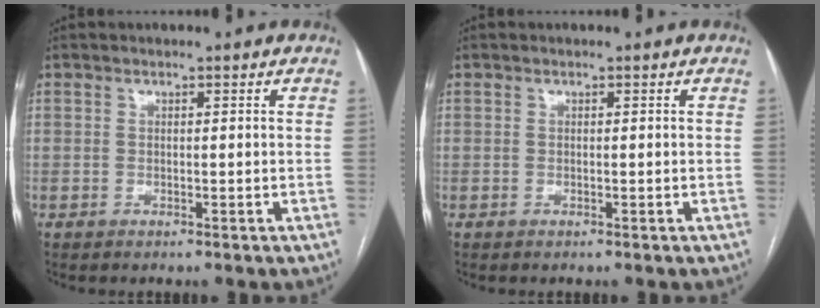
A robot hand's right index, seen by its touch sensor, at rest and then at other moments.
{"total": 0.0}